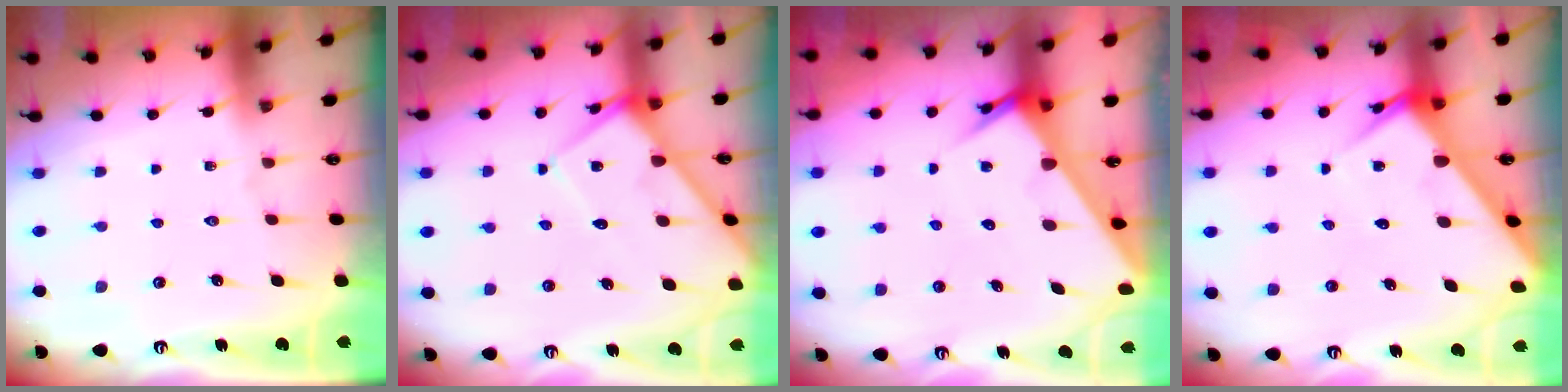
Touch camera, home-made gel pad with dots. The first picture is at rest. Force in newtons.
{"total": 8.7, "press": 8.6, "slide": 0.9}
{"total": 5.5, "press": 5.4, "slide": 0.5}
{"total": 6.4, "press": 6.3, "slide": 0.5}